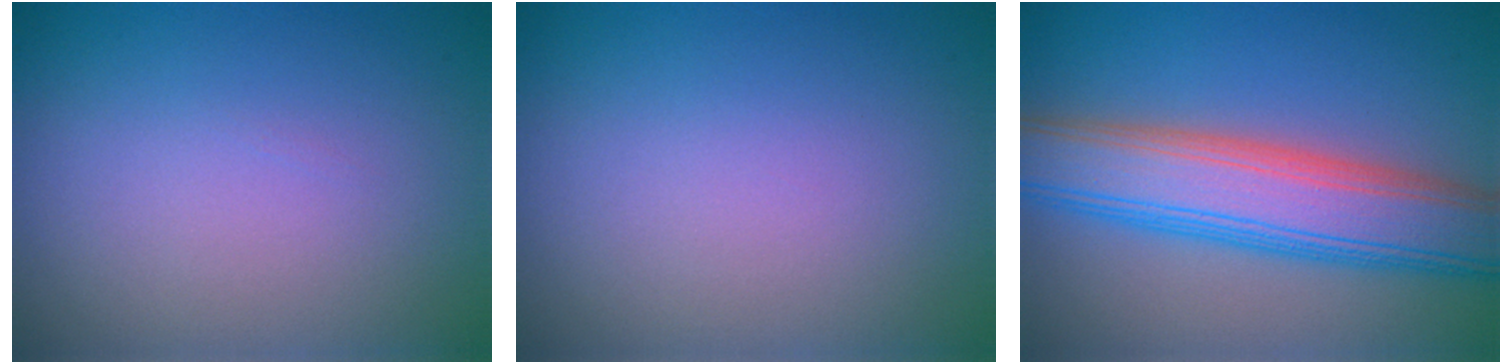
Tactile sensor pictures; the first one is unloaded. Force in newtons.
{"total": 0.0}
{"total": 8.7, "press": 8.6, "slide": 0.5}